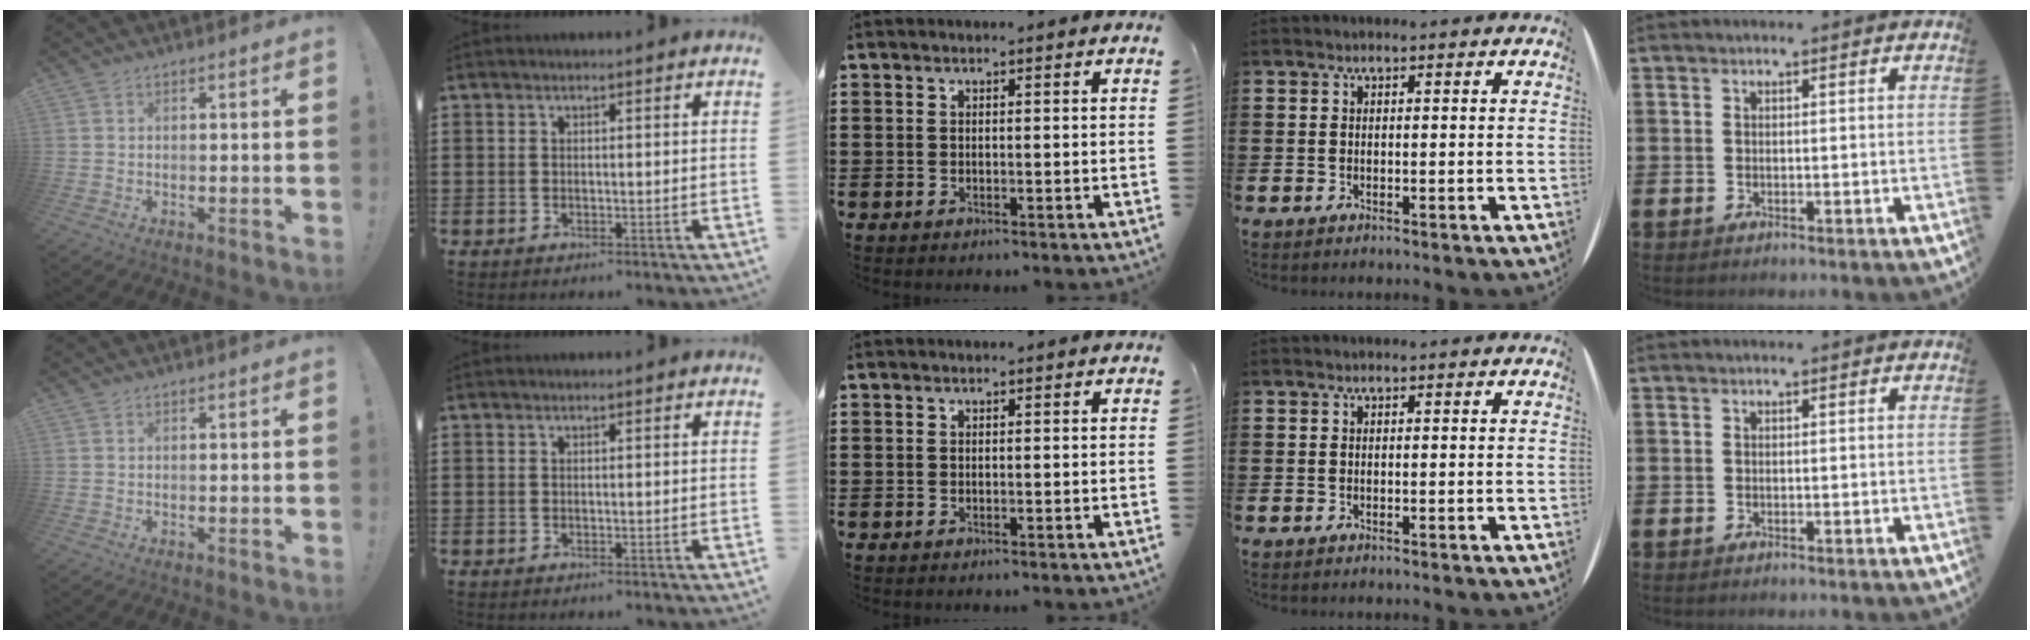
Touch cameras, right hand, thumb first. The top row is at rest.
{}